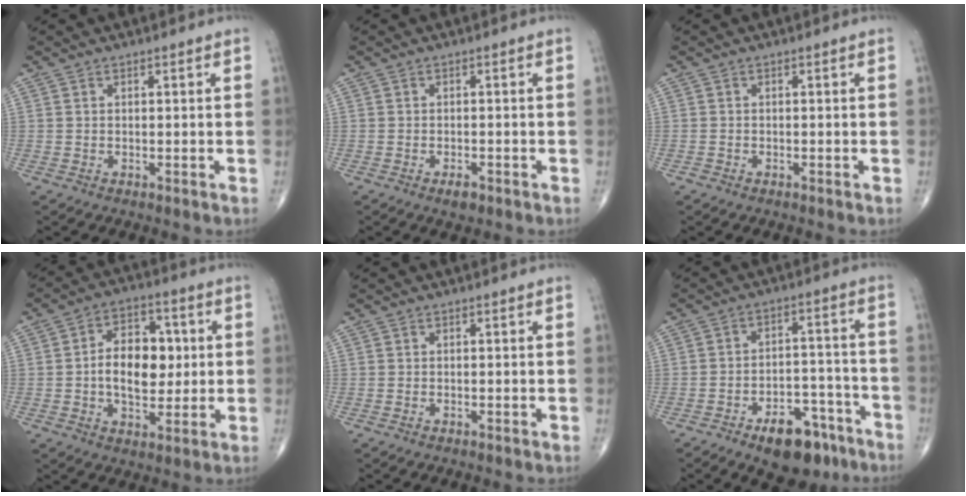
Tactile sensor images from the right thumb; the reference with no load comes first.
{"total": 2.0, "force": [-1.2, 0.9, 1.3], "torque": [-0.022, 0.001, -0.018]}
{"total": 0.5, "force": [-0.4, 0.3, 0.1], "torque": [-0.006, 0.000, -0.011]}
{"total": 12.3, "force": [0.3, 7.8, 9.4], "torque": [-0.113, 0.014, 0.004]}
{"total": 0.0}
{"total": 12.5, "force": [-8.1, 6.3, 7.2], "torque": [-0.074, 0.064, -0.117]}